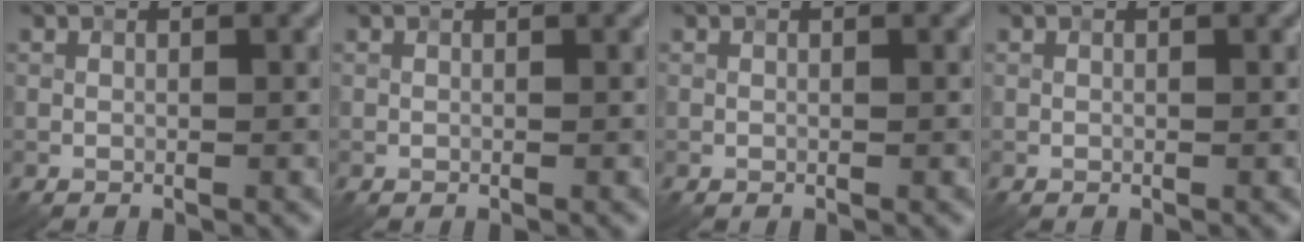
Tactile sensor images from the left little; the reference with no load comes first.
{"total": 0.0}
{"total": 0.0}
{"total": 0.0}